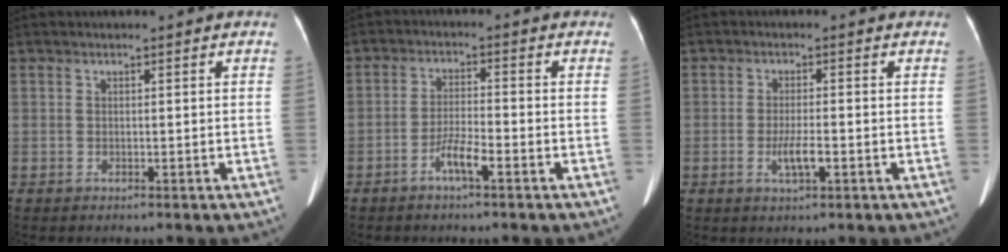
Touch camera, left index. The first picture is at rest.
{"total": 4.0, "force": [-2.3, 0.3, 3.2], "torque": [-0.065, 0.000, -0.046]}
{"total": 3.4, "force": [-1.0, 0.5, 3.1], "torque": [-0.062, -0.003, -0.017]}